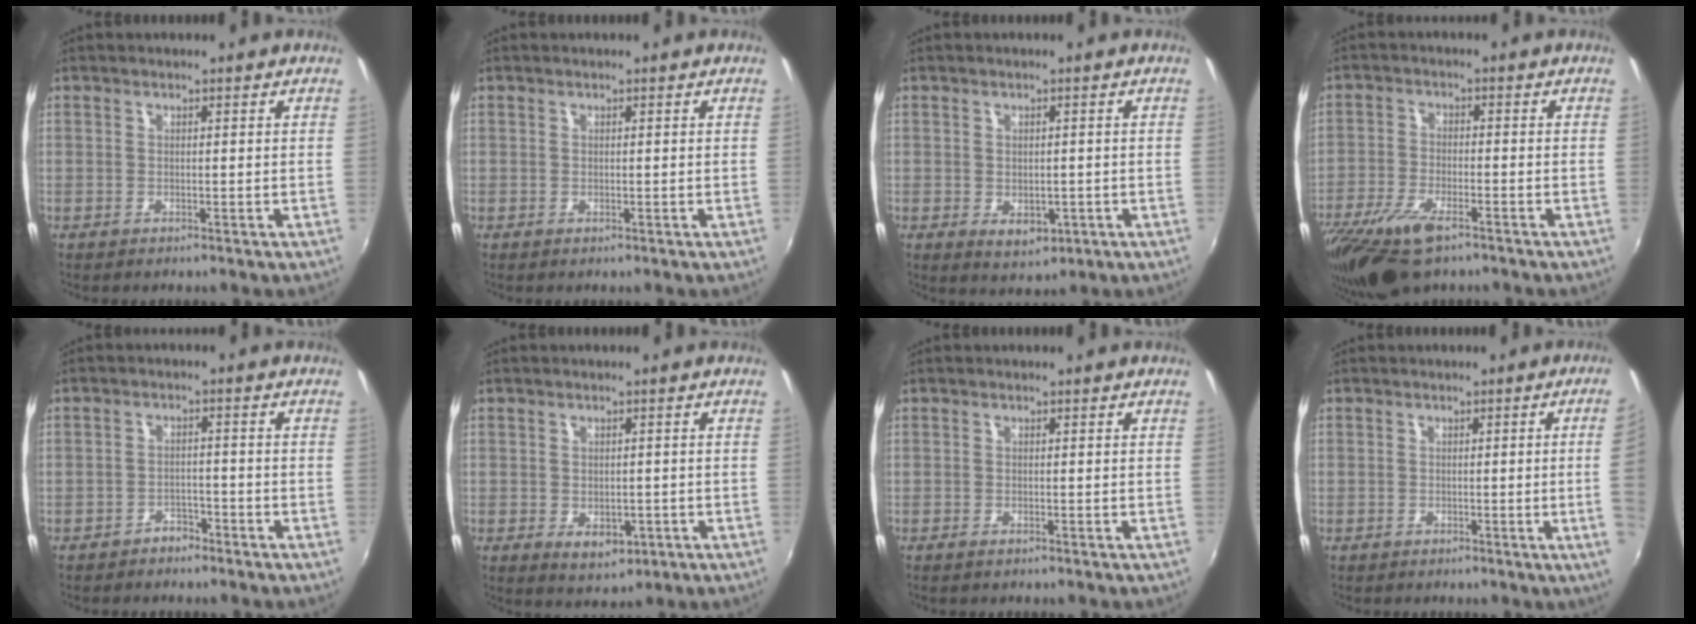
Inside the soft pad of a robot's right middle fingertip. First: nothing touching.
{"total": 0.0}
{"total": 4.3, "force": [-1.0, 2.9, 2.9], "torque": [-0.047, -0.009, -0.009]}
{"total": 12.5, "force": [-8.2, 4.7, 8.2], "torque": [-0.187, -0.034, -0.156]}
{"total": 2.8, "force": [-2.4, 1.4, 0.5], "torque": [-0.013, 0.009, -0.033]}
{"total": 5.0, "force": [-1.5, 3.3, 3.4], "torque": [-0.056, -0.011, -0.016]}
{"total": 0.8, "force": [-0.6, 0.2, 0.5], "torque": [-0.009, -0.004, -0.013]}
{"total": 4.6, "force": [0.0, -1.6, 4.3], "torque": [-0.063, -0.010, 0.004]}